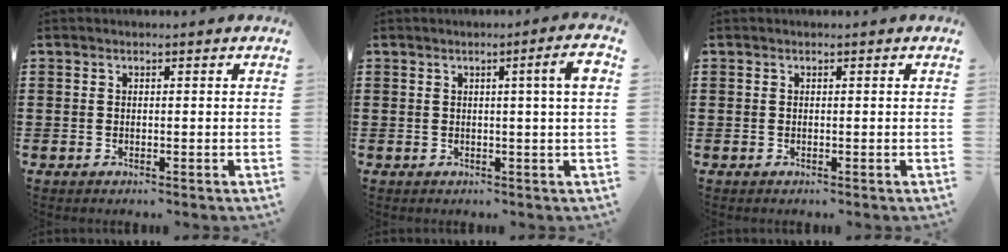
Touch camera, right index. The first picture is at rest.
{"total": 4.5, "force": [1.1, -0.2, 4.4], "torque": [-0.066, -0.009, 0.011]}
{"total": 0.0}